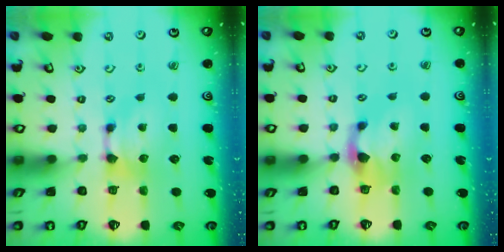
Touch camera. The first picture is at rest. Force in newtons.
{"total": 1.5, "press": 0.4, "slide": 1.4}